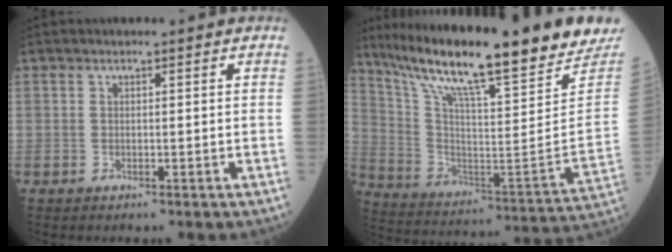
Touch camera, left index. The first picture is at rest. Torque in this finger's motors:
{"motor_torque": [0.18, -0.66, 0.54, 0.21]}